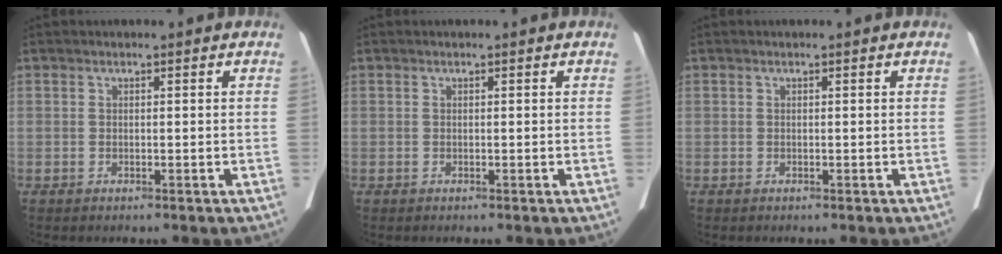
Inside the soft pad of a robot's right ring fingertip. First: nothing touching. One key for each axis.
{"total": 0.0}
{"total": 0.0}